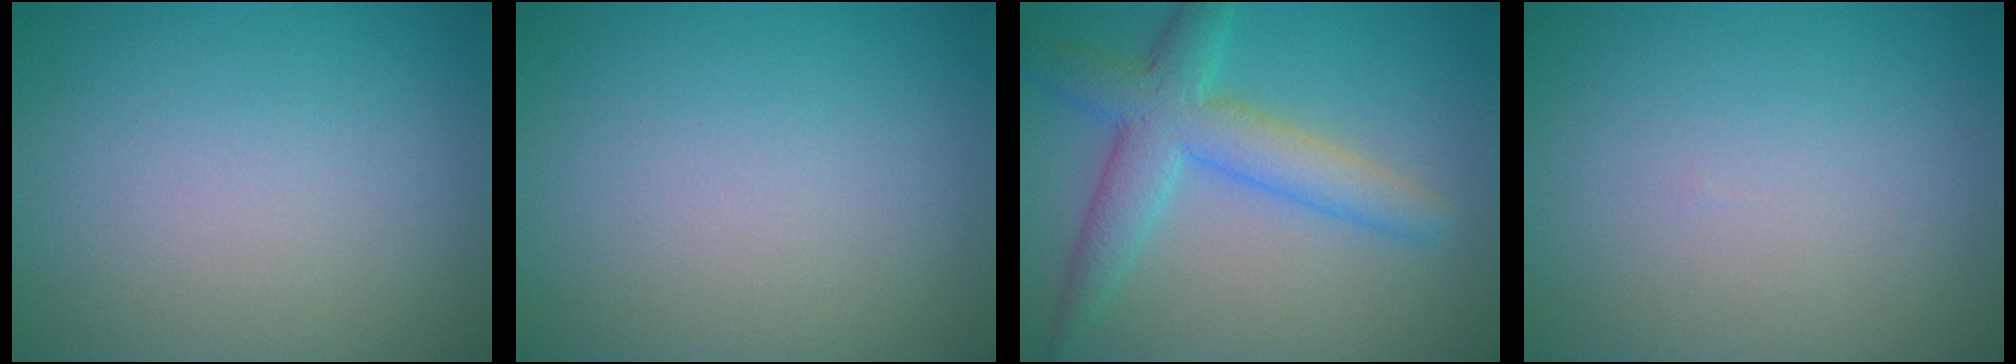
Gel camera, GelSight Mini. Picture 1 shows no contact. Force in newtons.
{"total": 0.0}
{"total": 5.8, "press": 5.8, "slide": 0.2}
{"total": 0.0}